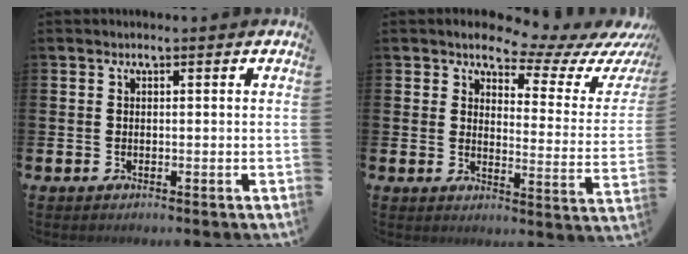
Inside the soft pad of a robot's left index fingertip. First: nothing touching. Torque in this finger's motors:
{"motor_torque": [1.06, -1.08, 0.19, 0.02]}